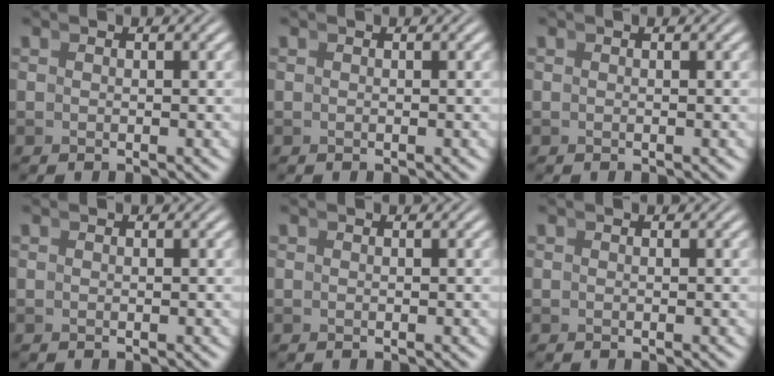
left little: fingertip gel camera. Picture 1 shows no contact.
{"total": 0.0}
{"total": 0.0}
{"total": 0.0}
{"total": 0.0}
{"total": 0.0}